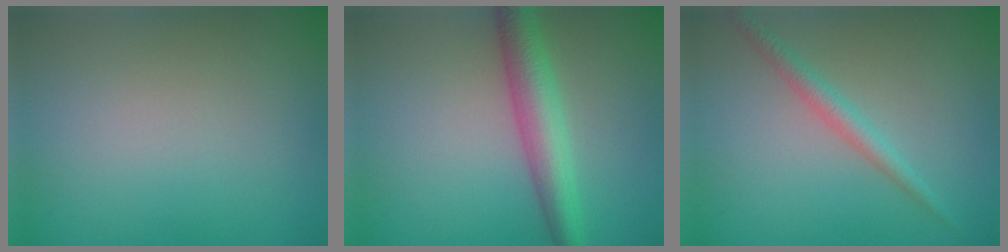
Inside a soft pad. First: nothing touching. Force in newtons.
{"total": 4.7, "press": 4.7, "slide": 0.1}
{"total": 2.0, "press": 2.0, "slide": 0.1}